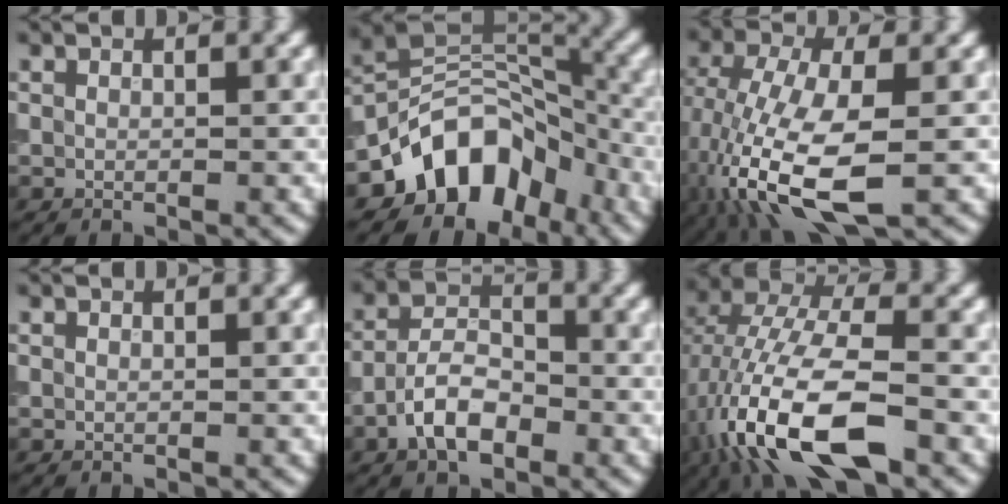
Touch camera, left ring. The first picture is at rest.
{"total": 9.7, "force": [-5.7, 6.3, 4.7], "torque": [-0.051, 0.010, -0.104]}
{"total": 10.7, "force": [-3.1, 4.9, 8.9], "torque": [-0.210, -0.015, -0.056]}
{"total": 0.0}
{"total": 4.5, "force": [-2.5, 2.3, 2.9], "torque": [-0.054, 0.009, -0.048]}
{"total": 12.4, "force": [-4.9, 5.6, 9.9], "torque": [-0.215, -0.006, -0.089]}